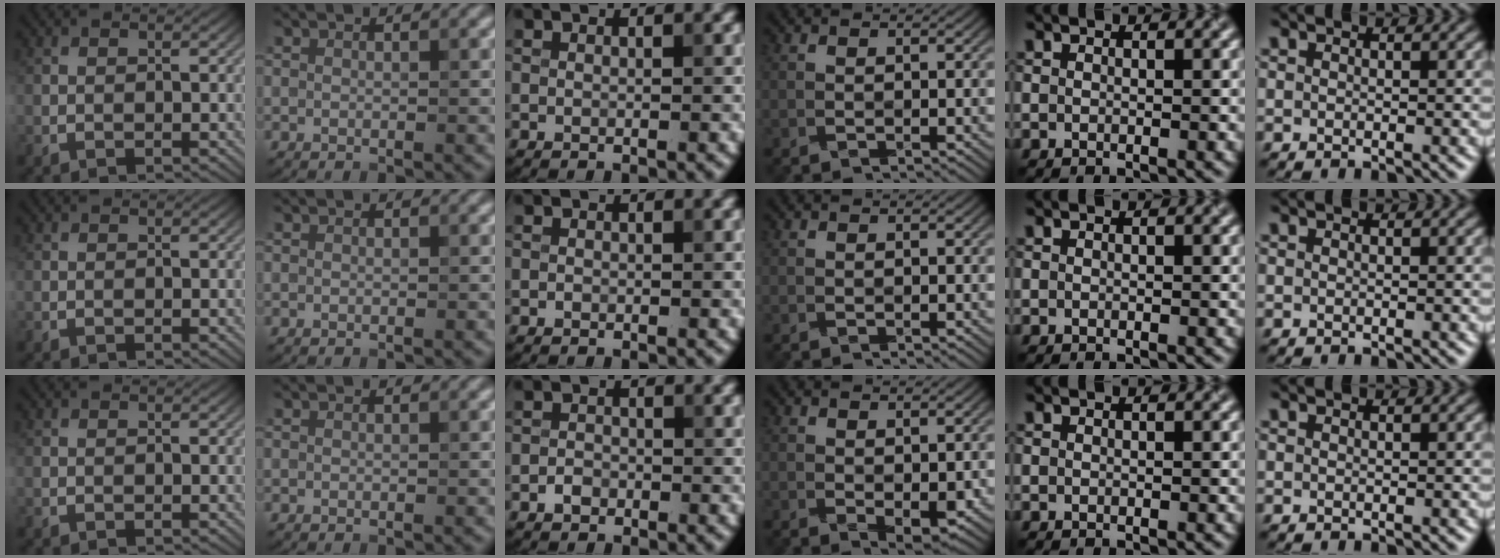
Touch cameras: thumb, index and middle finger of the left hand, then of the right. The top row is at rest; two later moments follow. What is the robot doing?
{"motion": "fold", "object": "plastic wrap"}